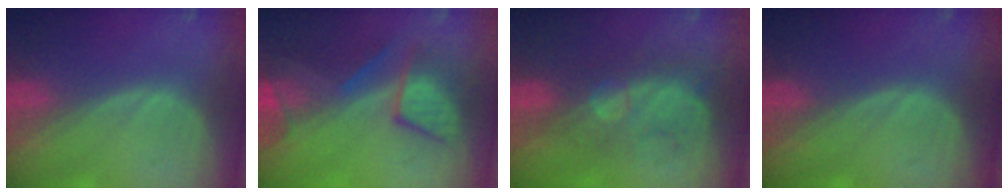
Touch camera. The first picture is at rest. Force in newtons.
{"total": 8.0, "press": 7.9, "slide": 1.6}
{"total": 8.8, "press": 7.6, "slide": 4.4}
{"total": 0.0}